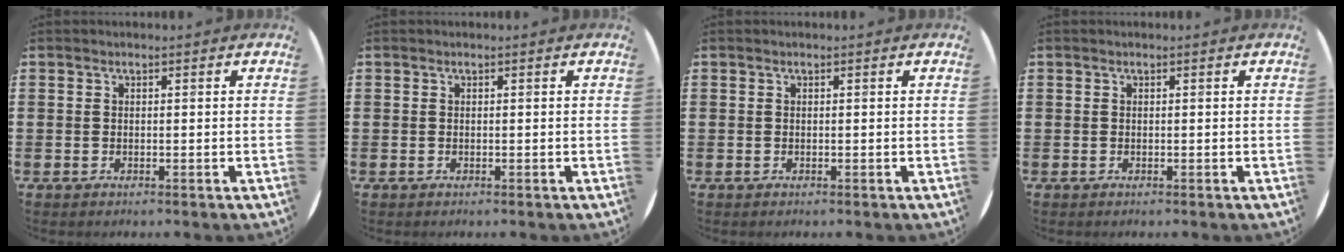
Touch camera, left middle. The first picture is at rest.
{"total": 0.0}
{"total": 0.0}
{"total": 0.0}